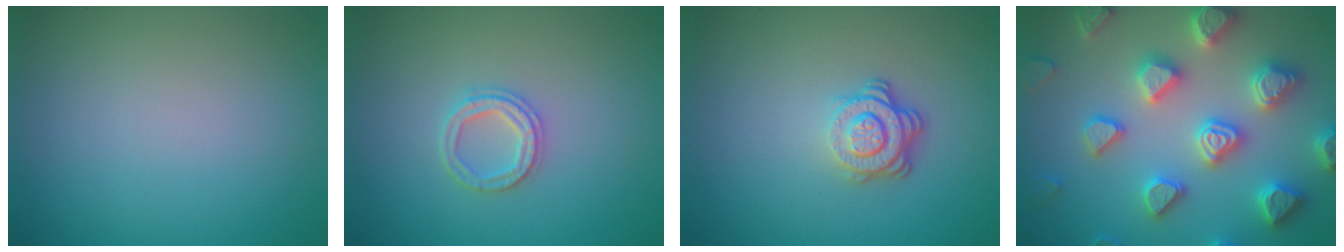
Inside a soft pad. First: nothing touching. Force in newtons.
{"total": 2.4, "press": 2.4, "slide": 0.4}
{"total": 3.8, "press": 2.6, "slide": 2.7}
{"total": 7.3, "press": 7.1, "slide": 1.7}